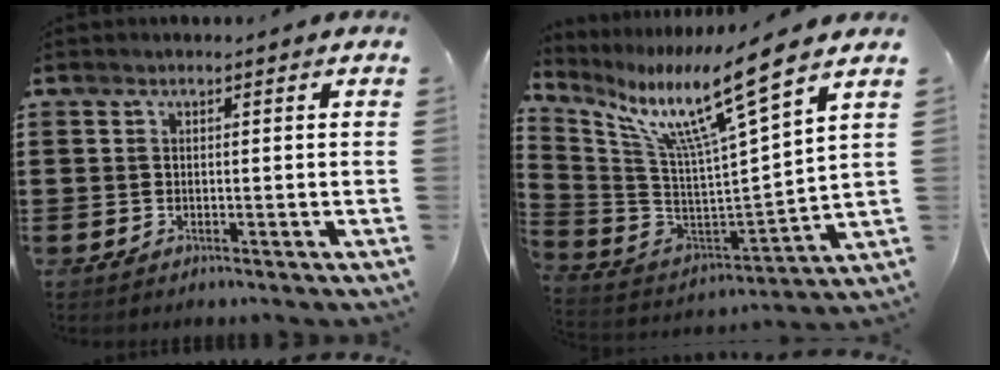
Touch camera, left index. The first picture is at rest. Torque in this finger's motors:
{"motor_torque": [2.14, 0.00, 0.81, 0.21]}